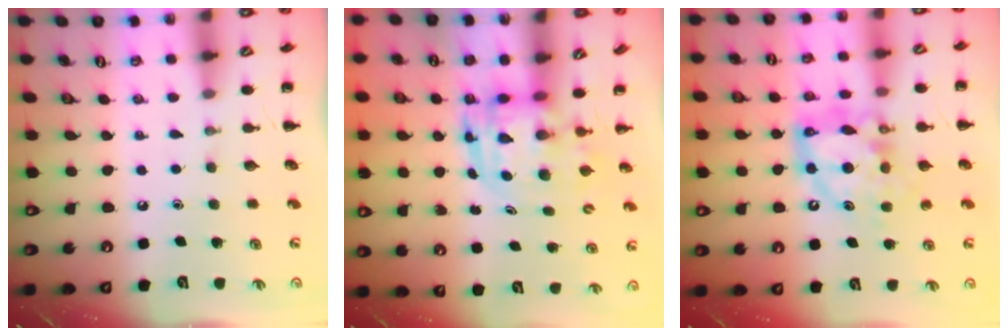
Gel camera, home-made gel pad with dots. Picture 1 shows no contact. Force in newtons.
{"total": 3.7, "press": 3.6, "slide": 0.7}
{"total": 12.6, "press": 12.0, "slide": 3.8}